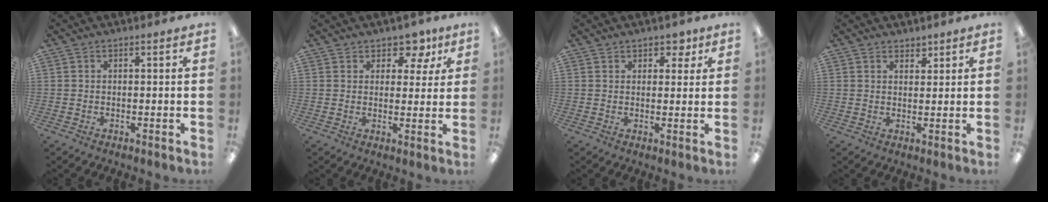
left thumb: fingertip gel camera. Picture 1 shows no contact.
{"total": 6.6, "force": [4.4, 4.2, 2.5], "torque": [-0.029, -0.021, 0.076]}
{"total": 3.5, "force": [2.5, 2.2, 1.2], "torque": [0.003, -0.010, 0.039]}
{"total": 2.0, "force": [1.8, 0.9, 0.1], "torque": [0.005, -0.007, 0.034]}